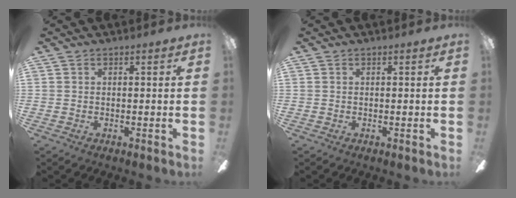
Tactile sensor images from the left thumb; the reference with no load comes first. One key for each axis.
{"total": 0.0}